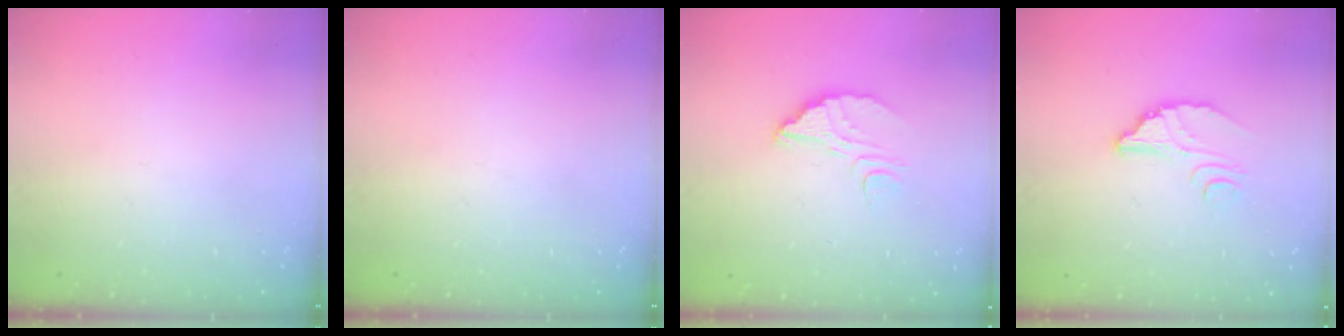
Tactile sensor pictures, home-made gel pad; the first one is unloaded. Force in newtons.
{"total": 0.0}
{"total": 7.2, "press": 7.2, "slide": 0.6}
{"total": 4.8, "press": 4.8, "slide": 0.4}